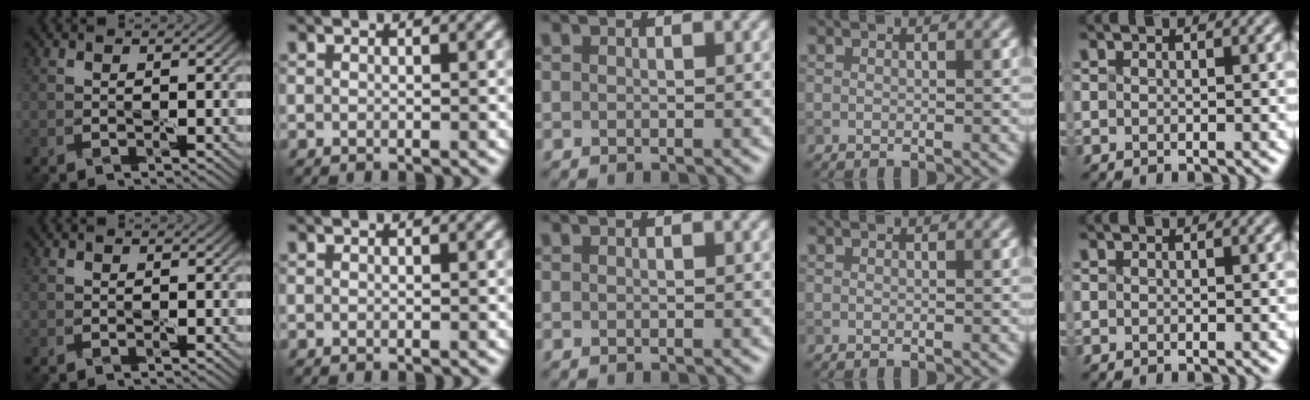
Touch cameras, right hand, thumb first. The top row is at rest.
{}